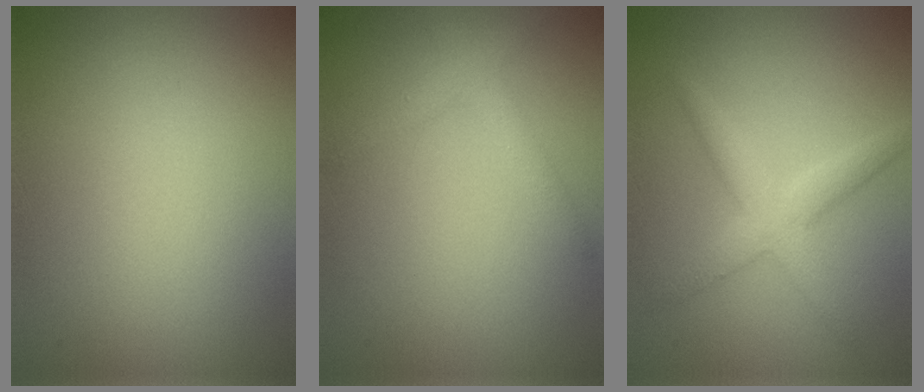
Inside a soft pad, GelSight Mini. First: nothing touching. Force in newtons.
{"total": 2.4, "press": 2.4, "slide": 0.2}
{"total": 3.3, "press": 3.3, "slide": 0.2}